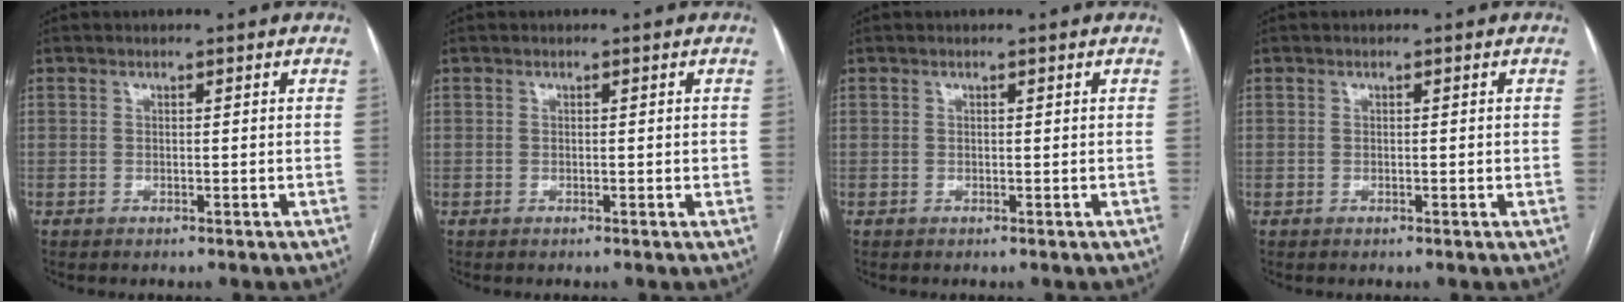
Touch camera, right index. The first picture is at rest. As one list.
[{"total": 1.0, "force": [0.0, 0.3, 0.9], "torque": [-0.016, -0.001, 0.002]}, {"total": 0.0}, {"total": 0.7, "force": [0.0, 0.2, 0.7], "torque": [-0.012, 0.001, 0.001]}]